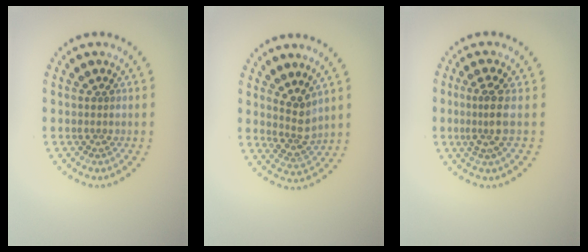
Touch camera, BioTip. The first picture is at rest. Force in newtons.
{"total": 2.7, "press": 1.9, "slide": 1.8}
{"total": 2.5, "press": 1.9, "slide": 1.7}